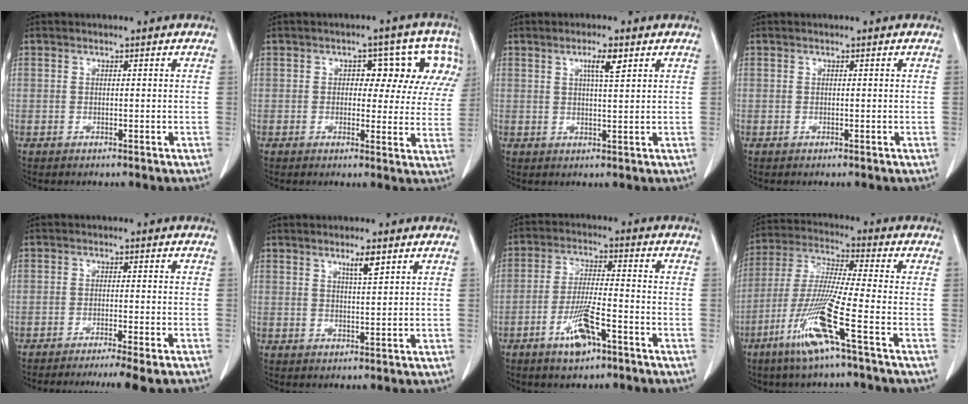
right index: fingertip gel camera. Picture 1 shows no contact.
{"total": 9.8, "force": [2.9, 5.3, 7.7], "torque": [-0.069, 0.033, 0.030]}
{"total": 3.4, "force": [1.7, 0.2, 3.0], "torque": [-0.051, -0.001, 0.028]}
{"total": 0.0}
{"total": 10.4, "force": [-8.9, -0.2, 5.3], "torque": [-0.052, -0.024, -0.118]}
{"total": 2.8, "force": [1.7, 0.1, 2.2], "torque": [-0.042, -0.003, 0.031]}
{"total": 7.7, "force": [-4.1, 1.6, 6.3], "torque": [-0.125, -0.005, -0.073]}
{"total": 12.5, "force": [-6.1, -1.1, 10.9], "torque": [-0.226, -0.024, -0.124]}